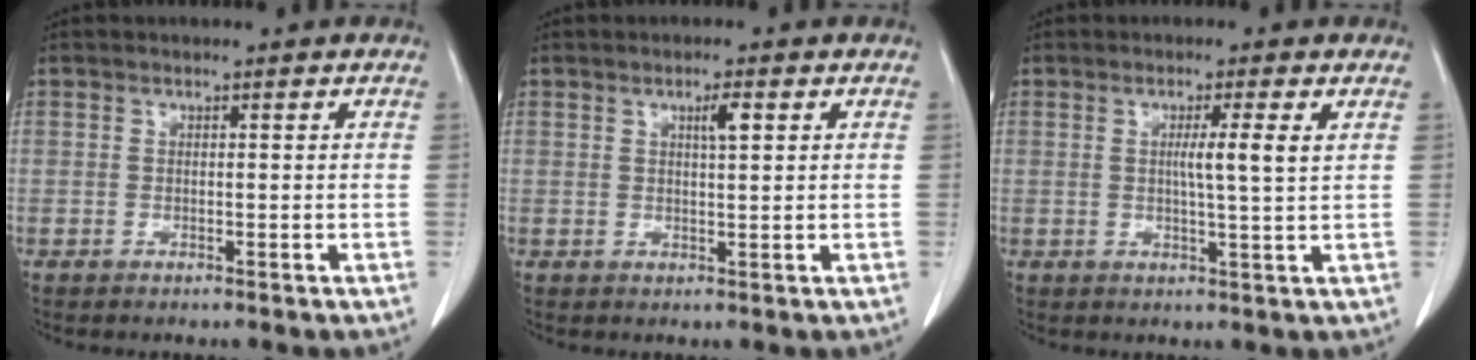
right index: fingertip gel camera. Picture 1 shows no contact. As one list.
[{"total": 2.3, "force": [1.0, 0.3, 2.1], "torque": [-0.039, -0.001, 0.016]}, {"total": 4.1, "force": [1.0, -0.6, 3.9], "torque": [-0.066, -0.005, 0.014]}]